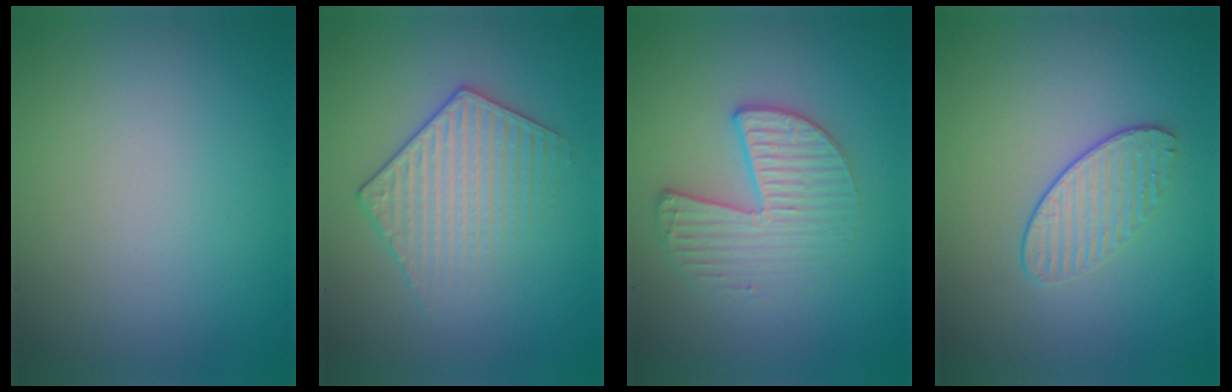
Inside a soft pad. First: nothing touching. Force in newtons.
{"total": 3.4, "press": 3.2, "slide": 1.2}
{"total": 3.3, "press": 3.0, "slide": 1.3}
{"total": 1.9, "press": 1.5, "slide": 1.2}